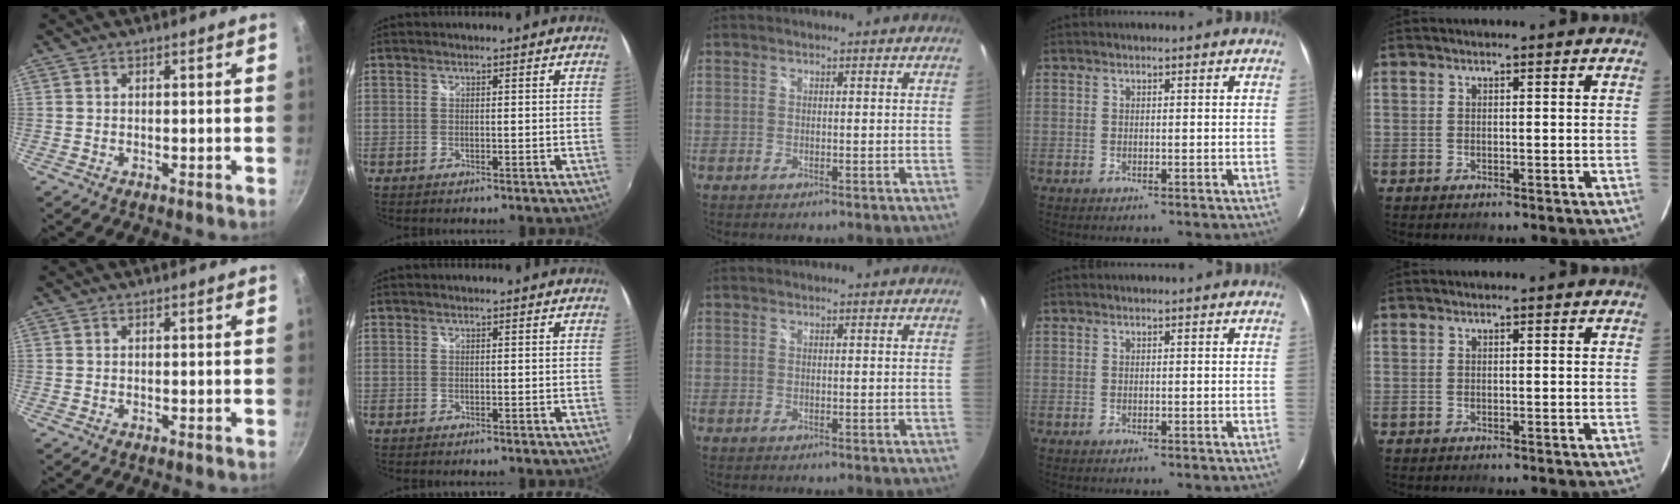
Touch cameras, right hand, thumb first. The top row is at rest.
{}